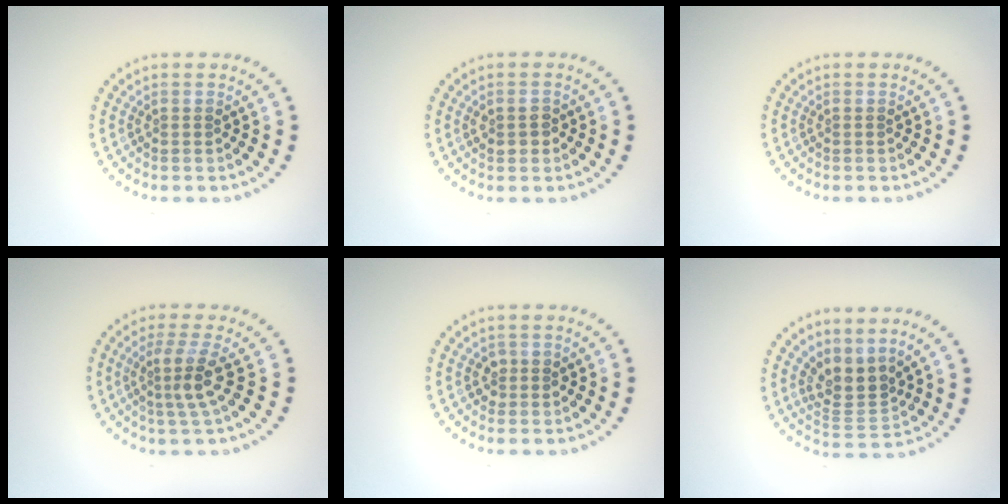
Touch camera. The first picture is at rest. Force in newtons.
{"total": 1.5, "press": 1.5, "slide": 0.0}
{"total": 0.0}
{"total": 3.0, "press": 2.4, "slide": 1.8}
{"total": 1.1, "press": 1.1, "slide": 0.3}
{"total": 3.4, "press": 2.6, "slide": 2.2}